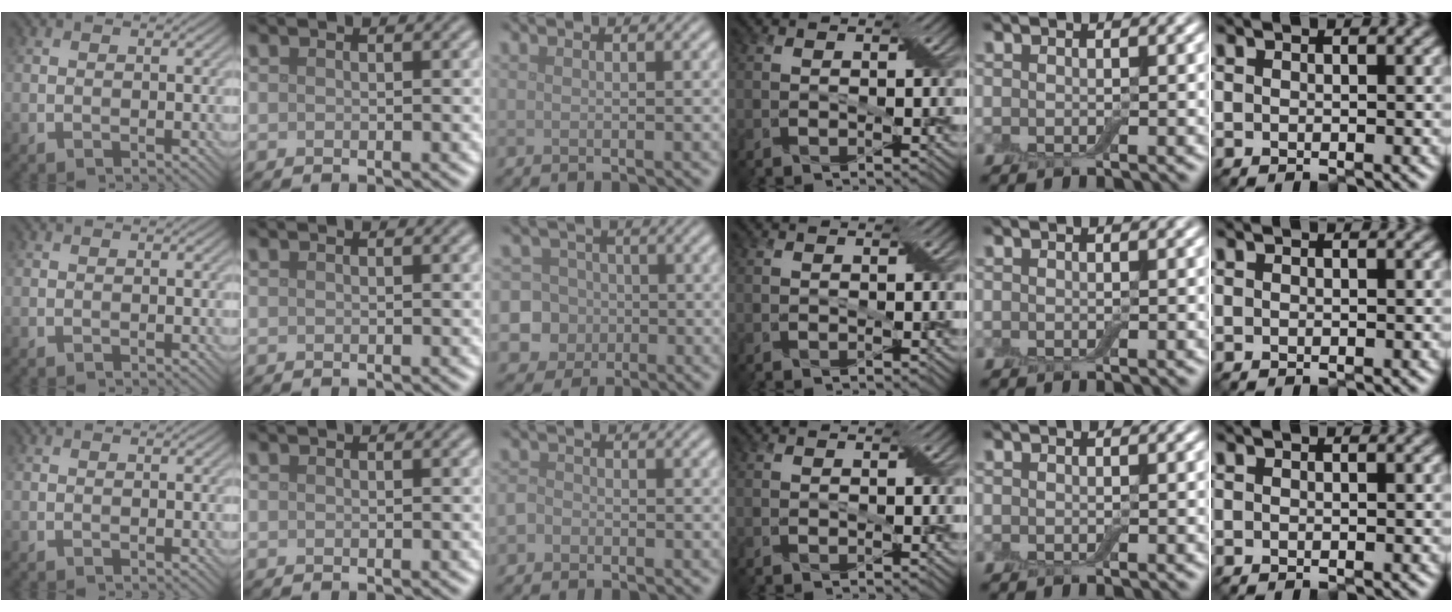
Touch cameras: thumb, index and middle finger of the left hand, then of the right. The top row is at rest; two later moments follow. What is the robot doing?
{"motion": "press", "object": "electronic device side button"}